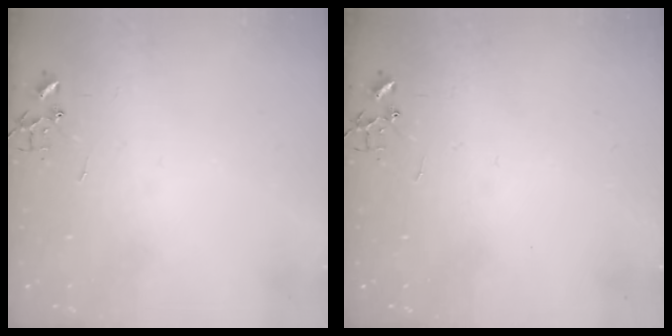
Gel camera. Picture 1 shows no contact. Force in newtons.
{"total": 0.0}